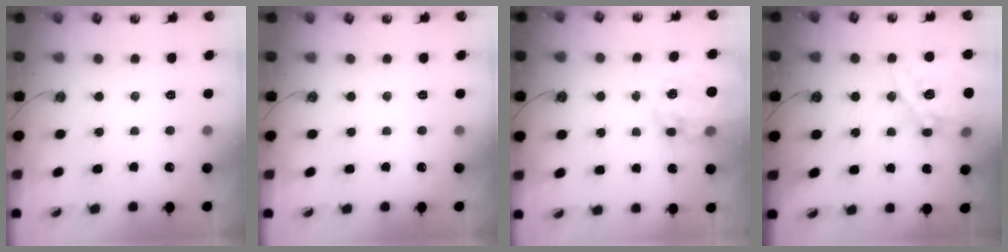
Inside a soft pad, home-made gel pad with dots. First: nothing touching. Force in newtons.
{"total": 0.0}
{"total": 11.5, "press": 11.5, "slide": 1.1}
{"total": 19.6, "press": 19.5, "slide": 1.9}